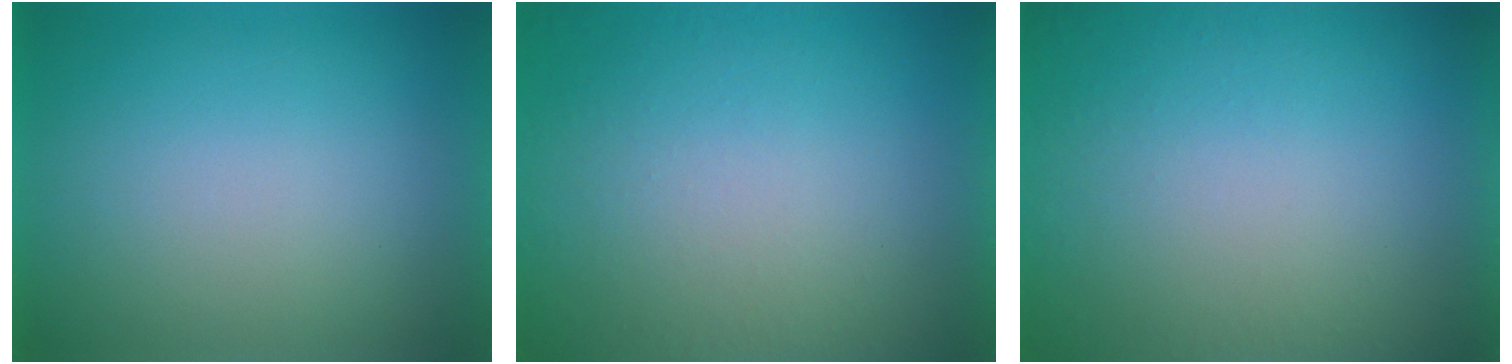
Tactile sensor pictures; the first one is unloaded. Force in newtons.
{"total": 5.8}
{"total": 4.7}